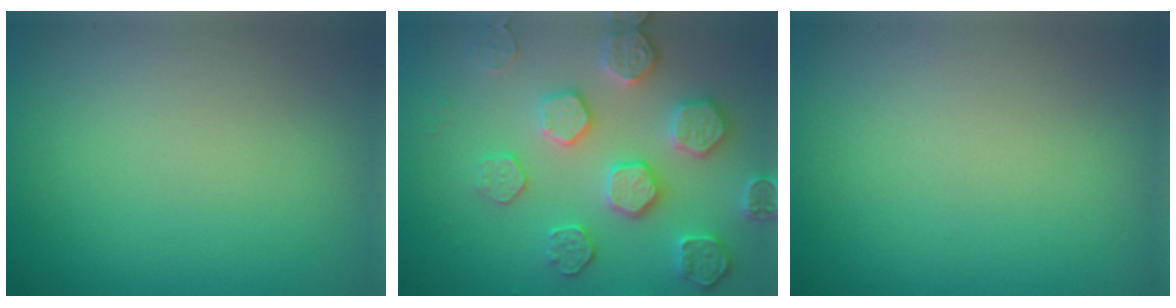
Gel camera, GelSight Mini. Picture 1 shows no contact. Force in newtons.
{"total": 5.3, "press": 4.8, "slide": 2.2}
{"total": 0.0}